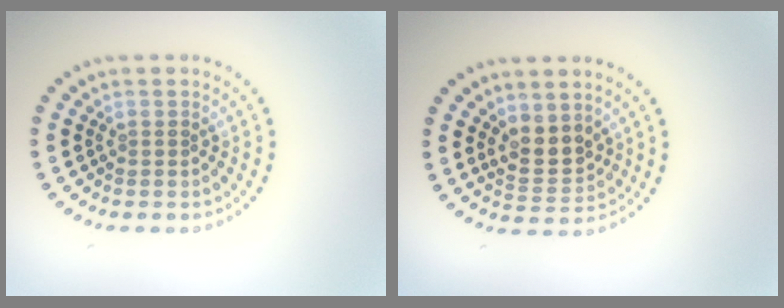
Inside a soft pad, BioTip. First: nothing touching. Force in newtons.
{"total": 2.9, "press": 2.7, "slide": 1.2}